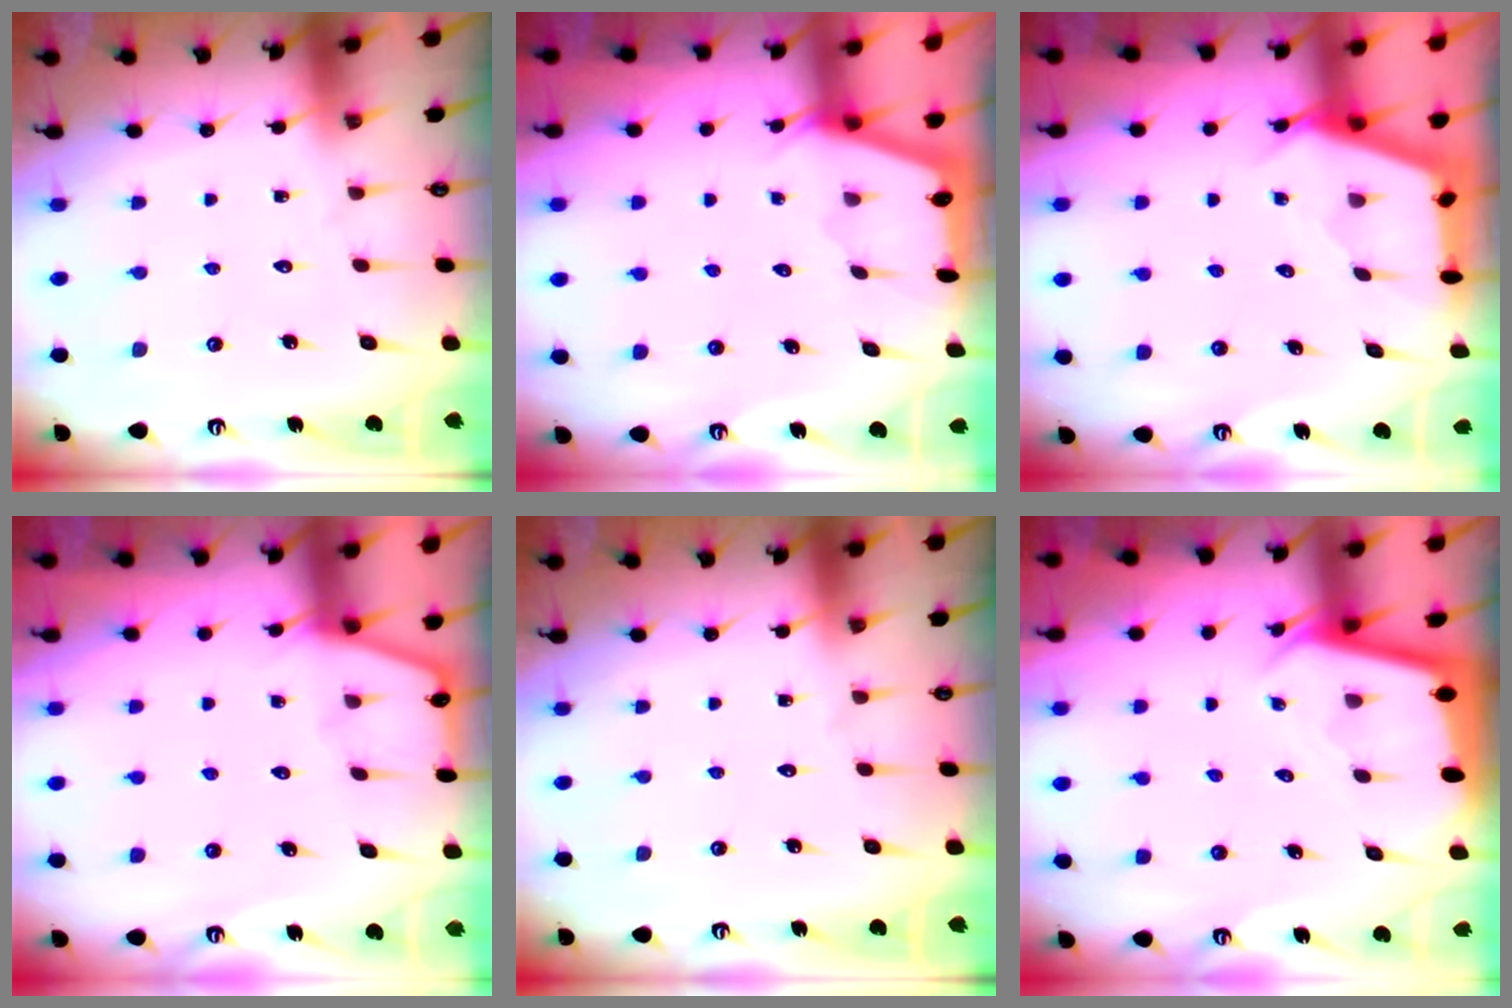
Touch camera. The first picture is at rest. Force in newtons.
{"total": 2.1, "press": 2.1, "slide": 0.3}
{"total": 3.0, "press": 3.0, "slide": 0.4}
{"total": 2.7, "press": 2.7, "slide": 0.4}
{"total": 0.0}
{"total": 2.3, "press": 2.3, "slide": 0.1}